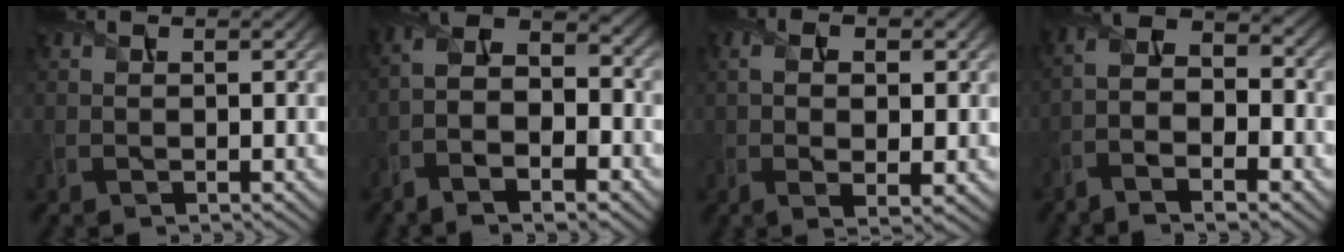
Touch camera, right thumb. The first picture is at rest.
{"total": 10.8, "force": [-5.6, 4.9, 7.8], "torque": [-0.163, -0.016, -0.107]}
{"total": 5.8, "force": [0.2, 2.8, 5.1], "torque": [-0.095, -0.005, 0.009]}
{"total": 8.5, "force": [-4.8, 3.4, 6.1], "torque": [-0.122, -0.012, -0.094]}